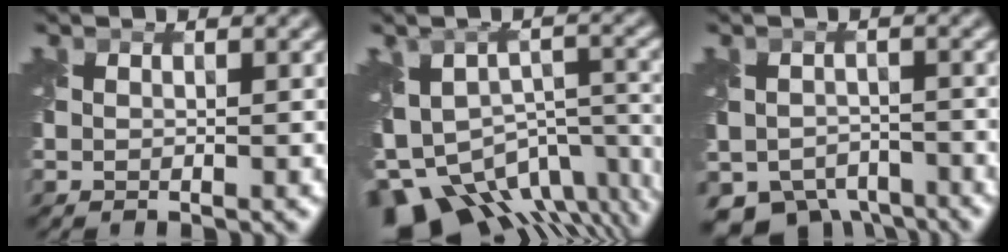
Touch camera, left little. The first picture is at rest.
{"total": 13.4, "force": [-9.1, 7.0, 6.9], "torque": [-0.122, -0.018, -0.106]}
{"total": 7.4, "force": [-5.5, 4.2, 2.5], "torque": [-0.038, -0.028, -0.085]}